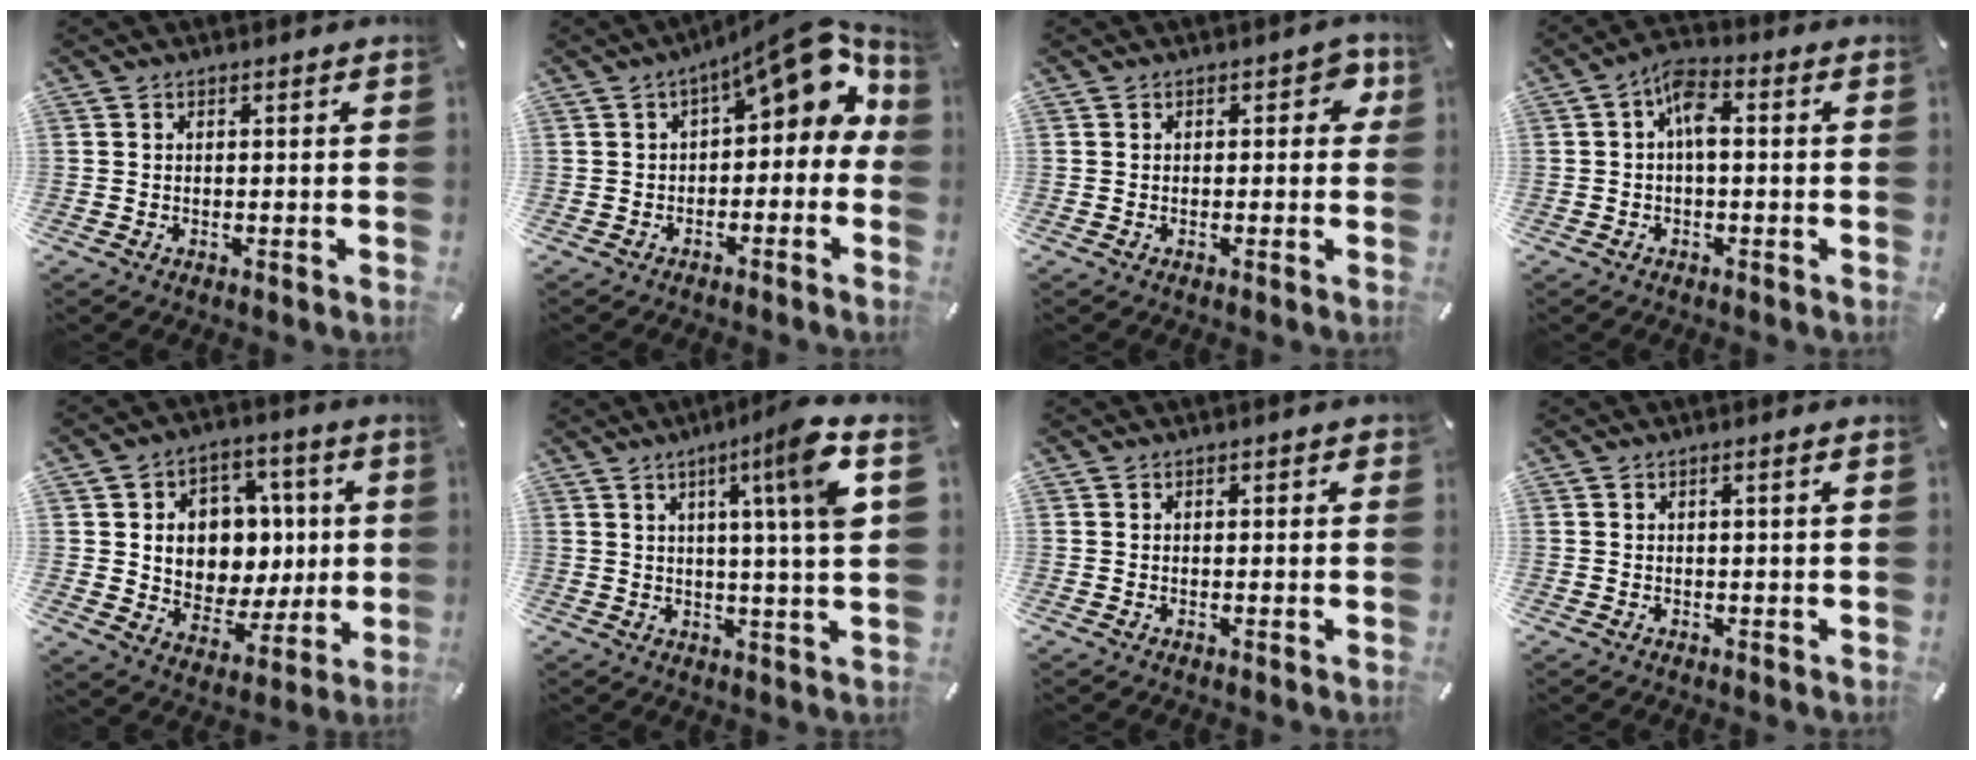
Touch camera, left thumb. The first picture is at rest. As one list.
[{"total": 11.0, "force": [5.4, 4.8, 8.3], "torque": [-0.112, -0.049, 0.090]}, {"total": 4.0, "force": [1.0, 2.6, 2.9], "torque": [-0.027, -0.001, 0.010]}, {"total": 6.3, "force": [-0.1, 3.3, 5.4], "torque": [-0.098, 0.014, -0.003]}, {"total": 11.3, "force": [1.2, 10.5, 4.0], "torque": [-0.051, -0.015, 0.032]}, {"total": 12.8, "force": [5.2, -0.3, 11.7], "torque": [-0.188, -0.017, 0.071]}, {"total": 0.8, "force": [0.1, 0.6, 0.4], "torque": [0.000, 0.002, -0.002]}, {"total": 1.1, "force": [0.2, 0.1, 1.1], "torque": [-0.019, -0.001, 0.003]}]